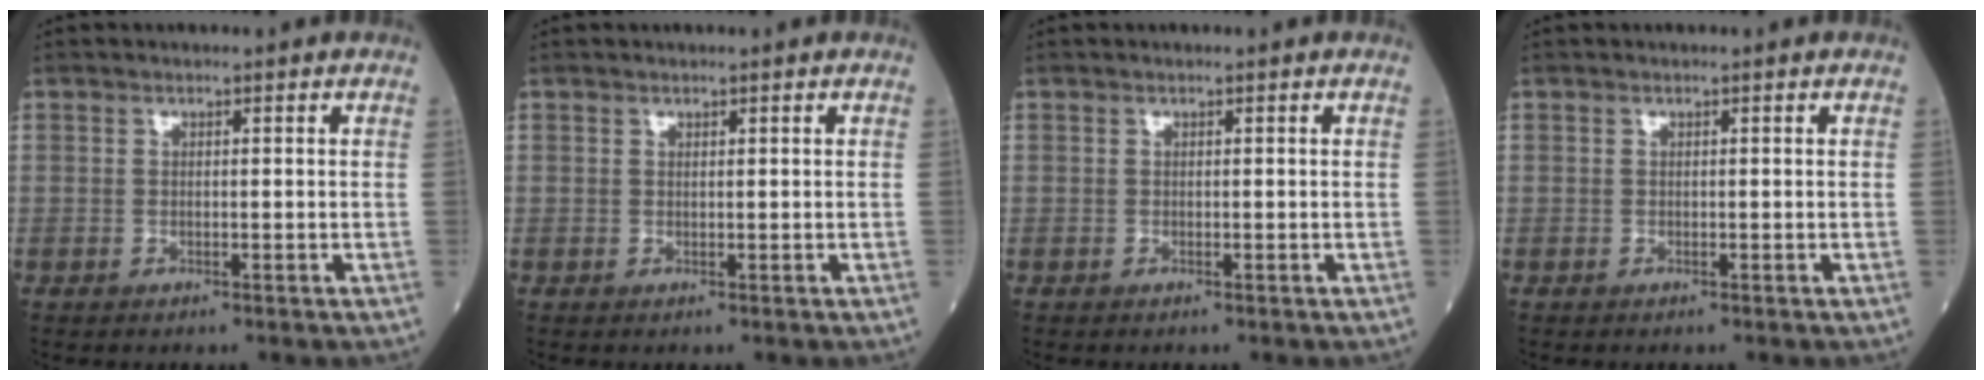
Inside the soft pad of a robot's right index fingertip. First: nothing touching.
{"total": 0.0}
{"total": 0.0}
{"total": 0.0}